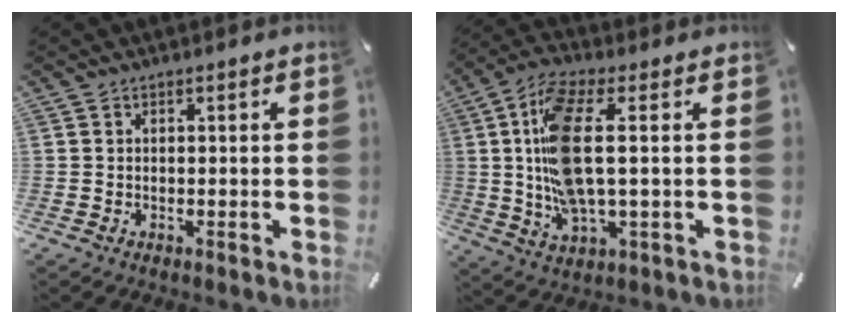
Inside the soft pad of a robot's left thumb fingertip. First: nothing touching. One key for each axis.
{"total": 14.5, "fx": 1.6, "fy": 5.1, "fz": 13.4, "tx": -0.293, "ty": -0.015, "tz": 0.022}